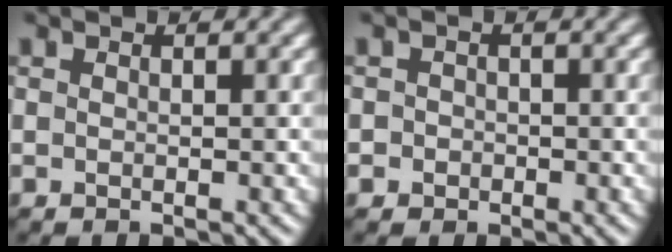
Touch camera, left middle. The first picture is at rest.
{"total": 1.4, "force": [-0.8, 1.1, -0.2], "torque": [0.021, 0.004, -0.017]}